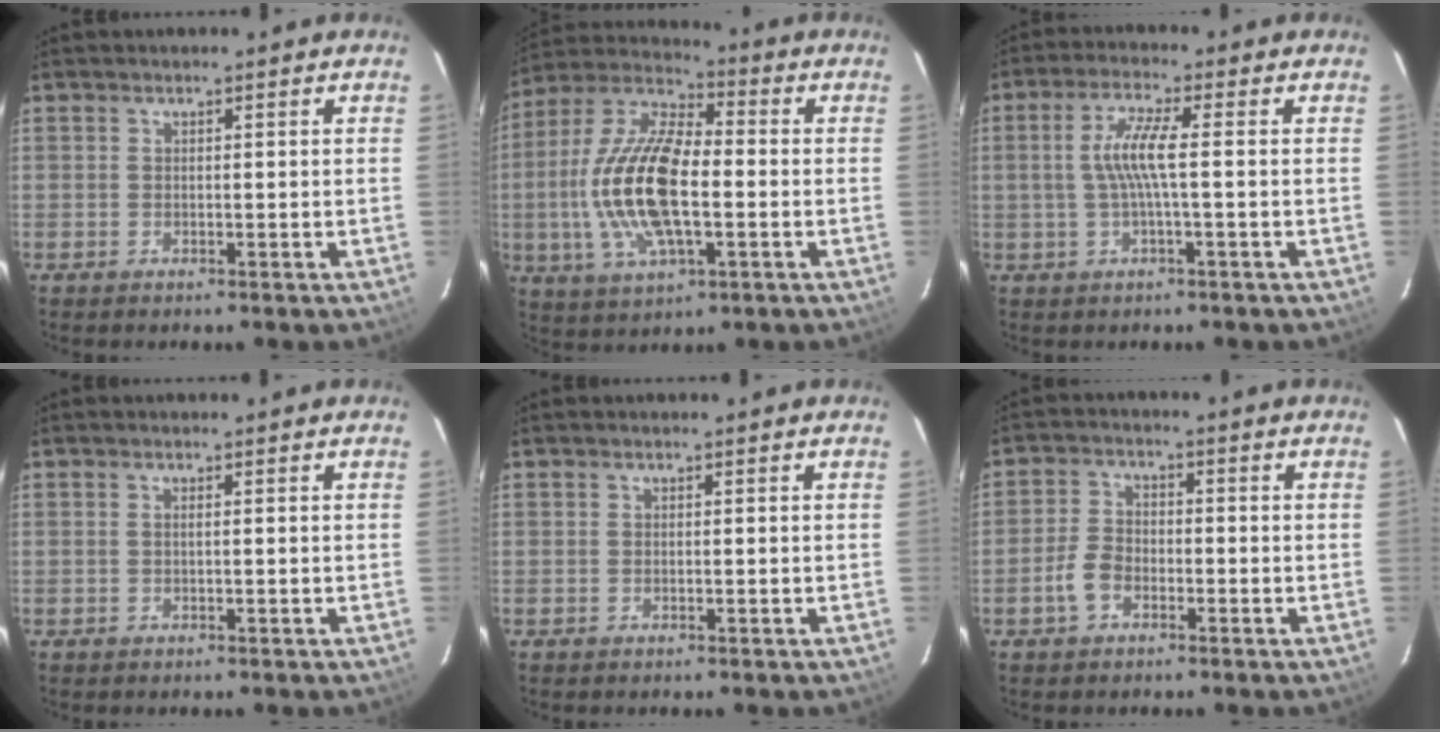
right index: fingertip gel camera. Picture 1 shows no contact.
{"total": 18.3, "force": [-2.3, 7.5, 16.5], "torque": [-0.340, 0.002, -0.048]}
{"total": 6.1, "force": [-0.3, 0.2, 6.1], "torque": [-0.126, 0.003, -0.002]}
{"total": 0.6, "force": [0.0, -0.2, 0.5], "torque": [-0.009, 0.002, -0.002]}
{"total": 0.0}
{"total": 4.5, "force": [-2.4, 2.9, 2.6], "torque": [-0.058, 0.009, -0.044]}